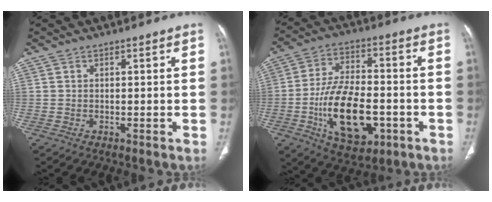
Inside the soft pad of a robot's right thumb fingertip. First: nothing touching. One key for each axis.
{"total": 17.3, "fx": -5.0, "fy": 9.2, "fz": 13.8, "tx": -0.228, "ty": 0.018, "tz": -0.077}